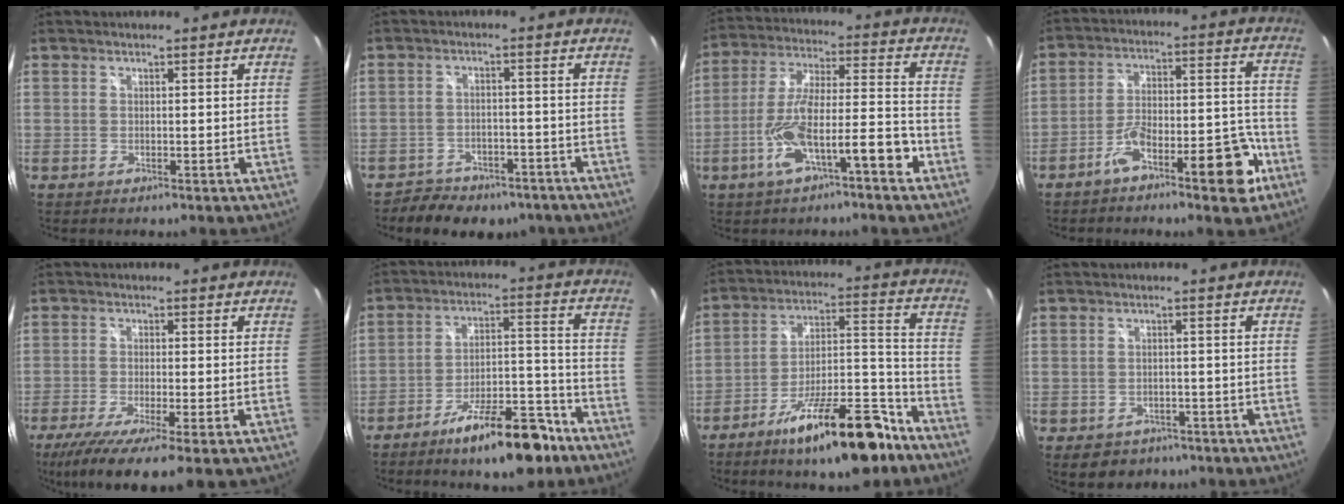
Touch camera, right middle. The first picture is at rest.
{"total": 10.9, "force": [-8.3, 5.8, 4.0], "torque": [-0.093, 0.012, -0.108]}
{"total": 13.6, "force": [-7.0, 2.9, 11.3], "torque": [-0.212, 0.004, -0.119]}
{"total": 12.5, "force": [-7.5, 3.2, 9.5], "torque": [-0.149, 0.022, -0.108]}
{"total": 10.5, "force": [-6.8, 1.0, 7.9], "torque": [-0.164, -0.044, -0.115]}
{"total": 14.8, "force": [-10.7, 4.3, 9.3], "torque": [-0.148, 0.018, -0.158]}
{"total": 19.9, "force": [-13.7, 5.2, 13.6], "torque": [-0.216, 0.008, -0.210]}
{"total": 6.0, "force": [-3.8, 4.2, 2.0], "torque": [-0.045, -0.001, -0.044]}